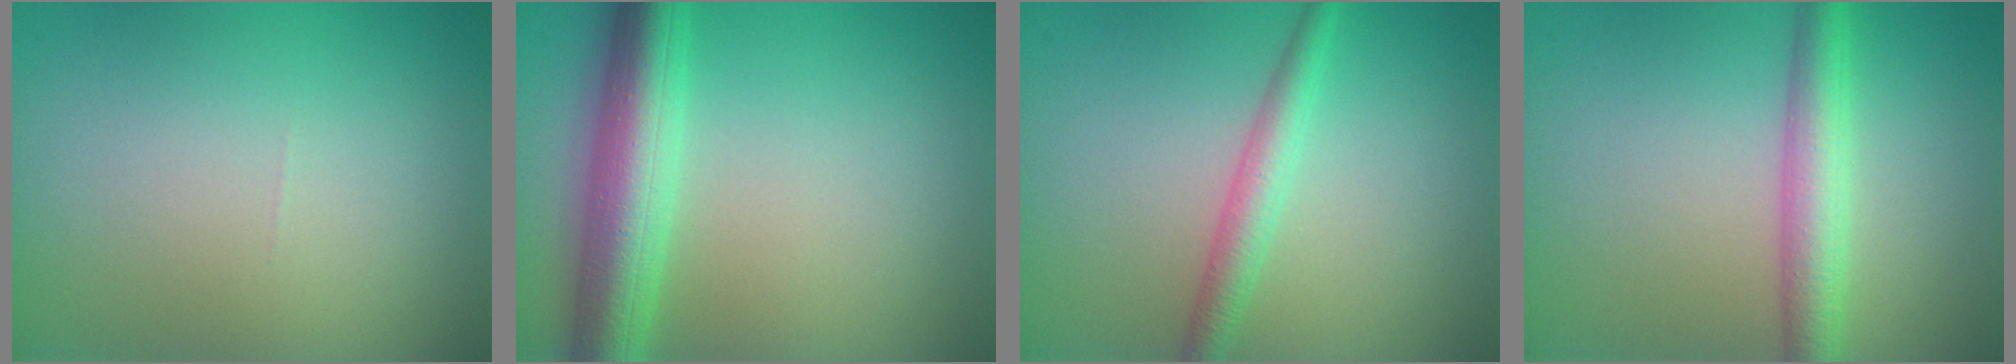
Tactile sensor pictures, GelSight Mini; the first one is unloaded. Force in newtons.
{"total": 6.8, "press": 6.8, "slide": 0.1}
{"total": 2.5, "press": 2.5, "slide": 0.0}
{"total": 3.9, "press": 3.9, "slide": 0.0}